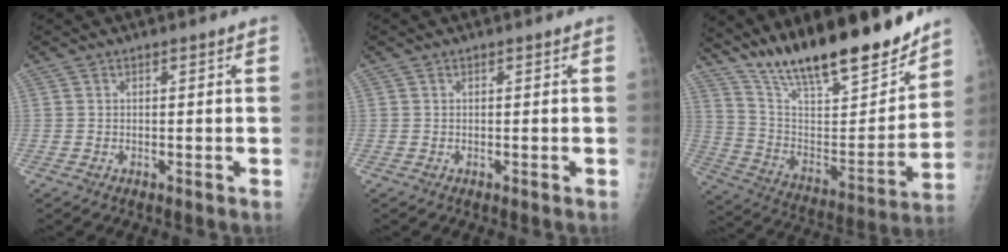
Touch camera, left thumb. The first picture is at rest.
{"total": 0.0}
{"total": 24.8, "force": [19.7, 6.0, 13.9], "torque": [-0.193, -0.092, 0.332]}